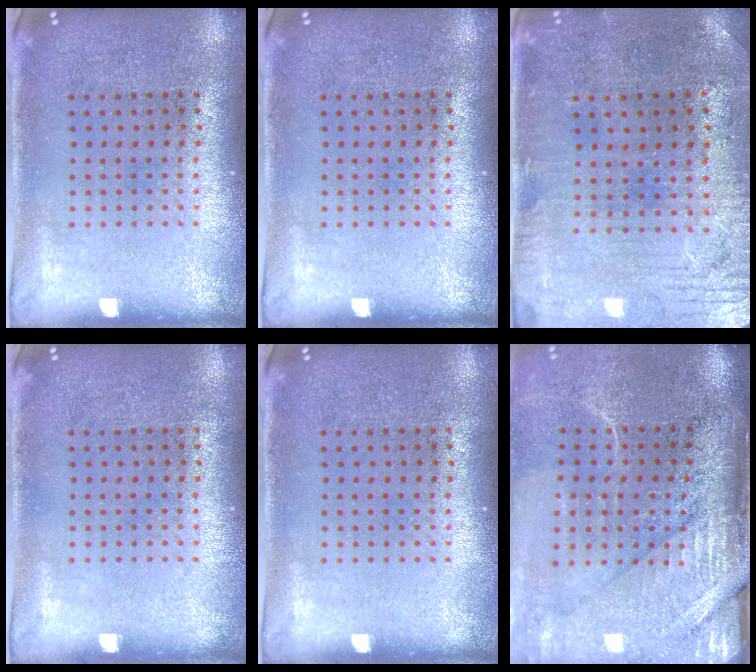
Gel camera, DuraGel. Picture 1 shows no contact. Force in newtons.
{"total": 0.0}
{"total": 0.9, "press": 0.7, "slide": 0.6}
{"total": 0.0}
{"total": 0.0}
{"total": 4.2, "press": 3.6, "slide": 2.2}